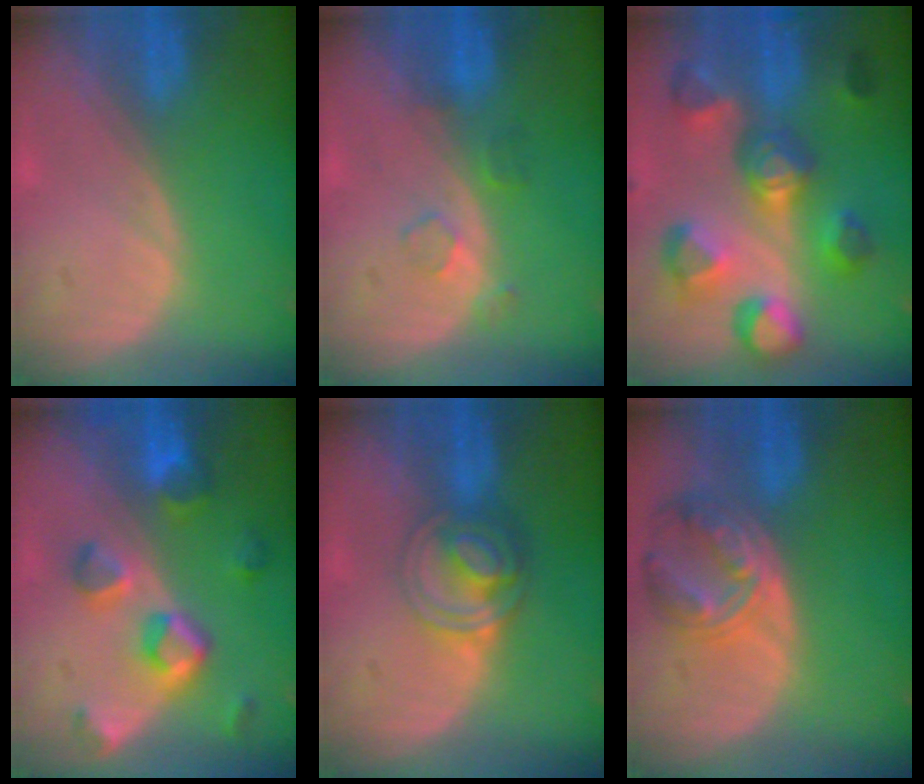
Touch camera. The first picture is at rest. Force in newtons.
{"total": 2.5, "press": 2.5, "slide": 0.3}
{"total": 10.7, "press": 10.0, "slide": 3.7}
{"total": 7.8, "press": 7.1, "slide": 3.1}
{"total": 6.3, "press": 5.5, "slide": 3.2}
{"total": 8.1, "press": 7.1, "slide": 3.9}